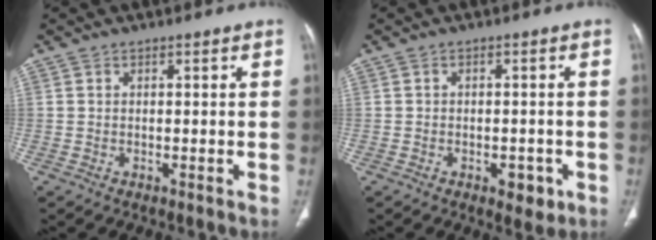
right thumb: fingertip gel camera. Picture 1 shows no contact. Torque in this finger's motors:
{"motor_torque": [0.14, 0.36, -0.19, 0.04, 0.01]}